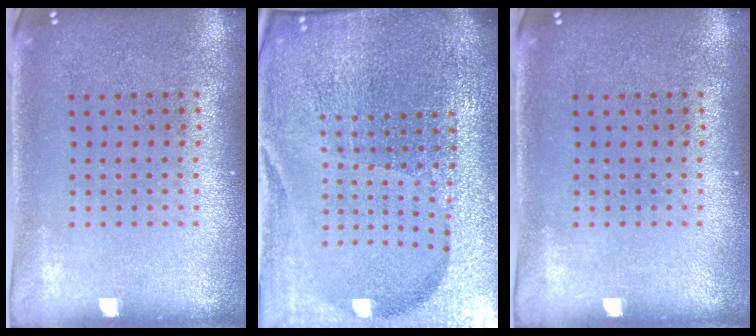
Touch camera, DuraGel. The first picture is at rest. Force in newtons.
{"total": 6.3, "press": 5.5, "slide": 3.0}
{"total": 0.0}